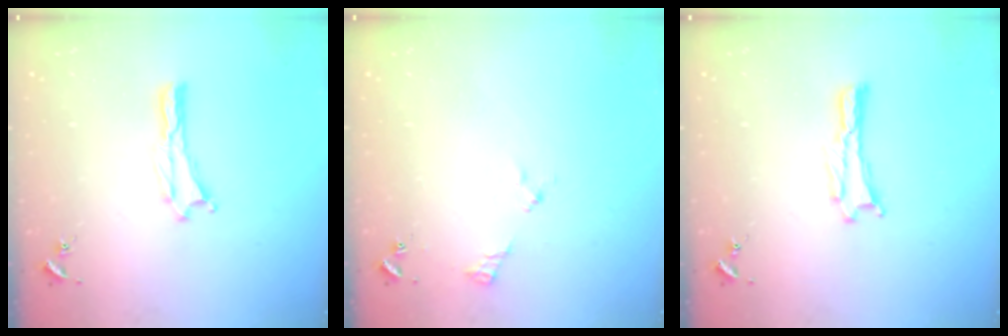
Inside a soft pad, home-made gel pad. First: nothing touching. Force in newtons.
{"total": 2.5, "press": 2.5, "slide": 0.3}
{"total": 0.0}